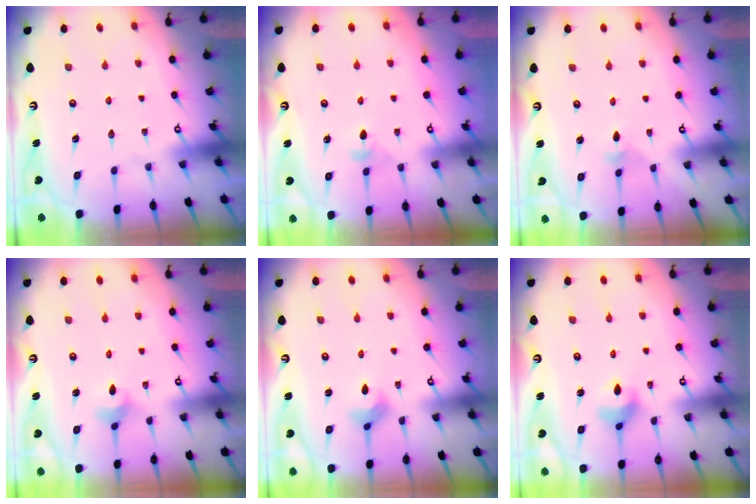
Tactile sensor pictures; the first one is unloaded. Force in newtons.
{"total": 2.8, "press": 2.7, "slide": 0.4}
{"total": 2.3, "press": 2.3, "slide": 0.4}
{"total": 4.0, "press": 4.0, "slide": 0.6}
{"total": 3.9, "press": 3.9, "slide": 0.6}
{"total": 6.8, "press": 6.5, "slide": 2.0}